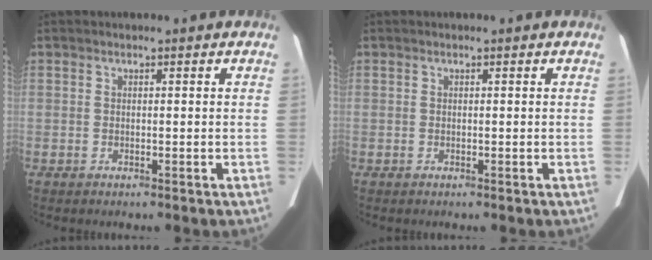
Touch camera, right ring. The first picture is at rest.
{"total": 0.0}